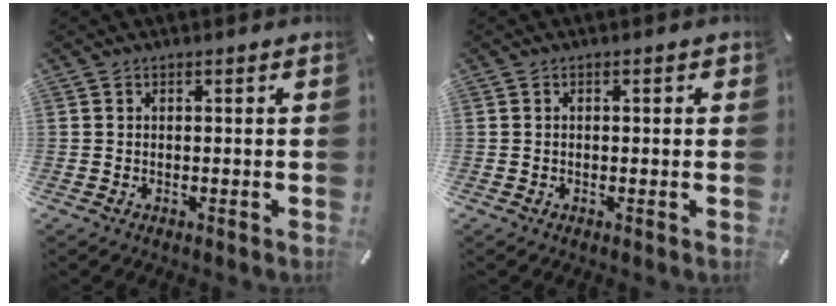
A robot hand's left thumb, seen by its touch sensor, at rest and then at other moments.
{"total": 1.0, "force": [-0.1, 0.5, 0.8], "torque": [-0.015, 0.002, -0.003]}